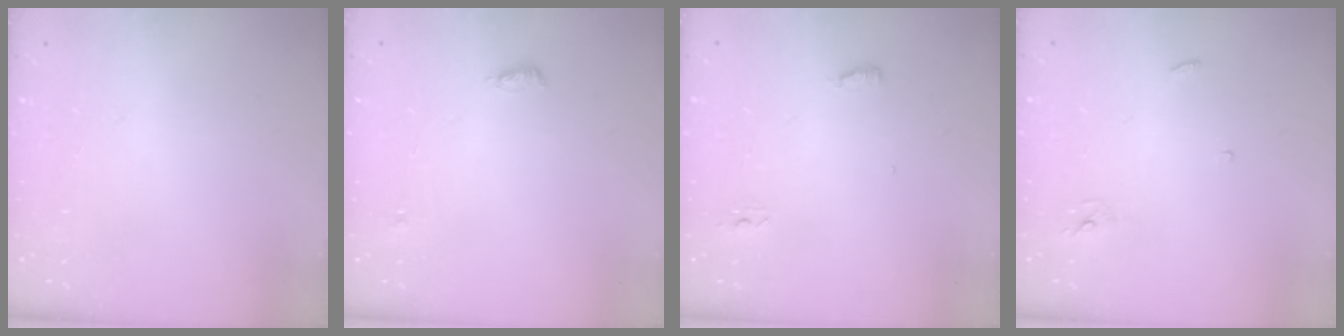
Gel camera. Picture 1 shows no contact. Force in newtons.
{"total": 4.5, "press": 4.3, "slide": 1.2}
{"total": 4.2, "press": 4.0, "slide": 1.3}
{"total": 2.4, "press": 2.4, "slide": 0.1}